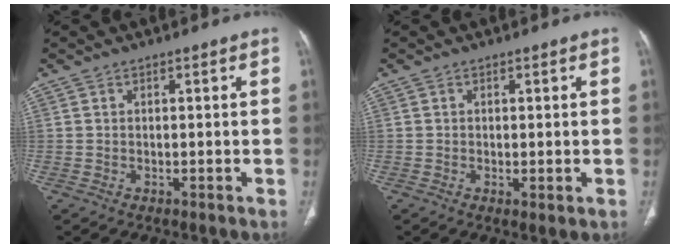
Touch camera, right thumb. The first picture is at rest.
{"total": 1.4, "force": [-0.2, 0.4, 1.3], "torque": [-0.027, -0.007, -0.002]}